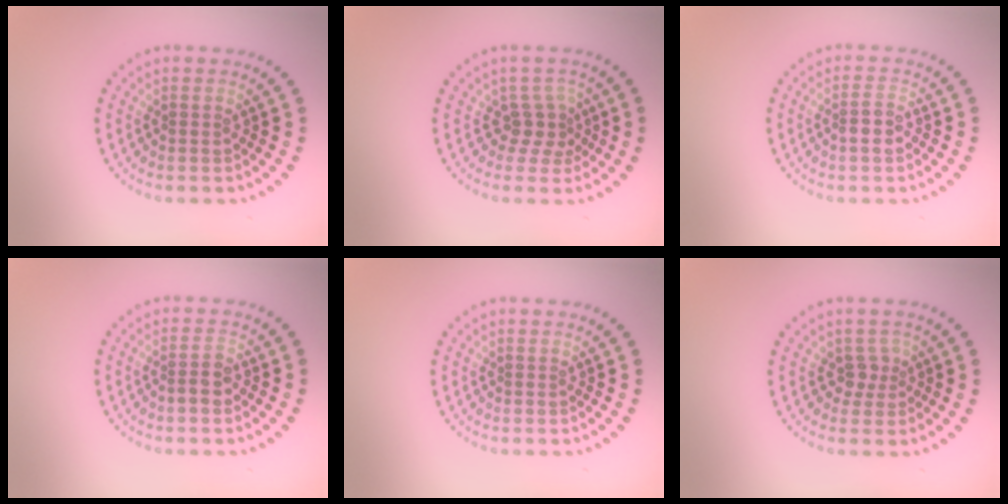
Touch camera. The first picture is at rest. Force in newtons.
{"total": 2.2, "press": 1.5, "slide": 1.7}
{"total": 1.7, "press": 1.6, "slide": 0.5}
{"total": 1.7, "press": 1.5, "slide": 0.8}
{"total": 0.0}
{"total": 1.8, "press": 1.3, "slide": 1.2}